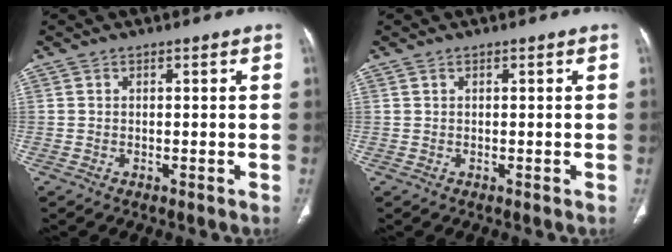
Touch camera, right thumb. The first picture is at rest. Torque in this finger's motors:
{"motor_torque": [-0.42, -0.15, 0.35, 0.07, -0.01]}